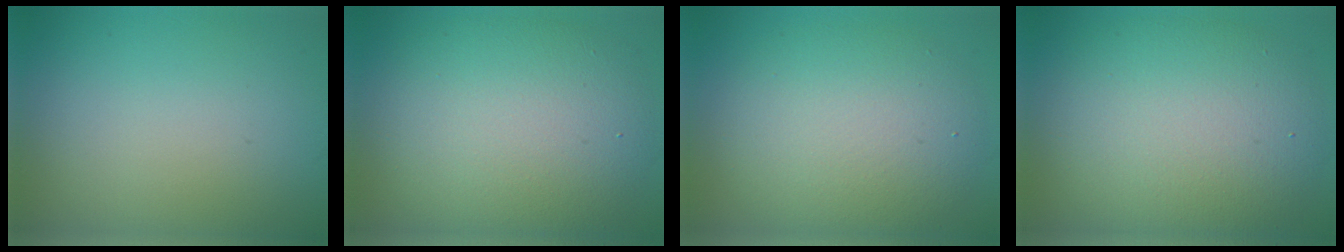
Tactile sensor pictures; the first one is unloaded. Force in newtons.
{"total": 10.2, "press": 10.2, "slide": 0.5}
{"total": 7.3, "press": 7.2, "slide": 0.8}
{"total": 10.2, "press": 10.2, "slide": 0.5}